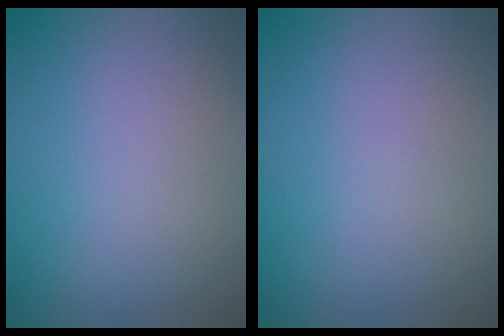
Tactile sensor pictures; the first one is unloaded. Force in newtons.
{"total": 0.0}